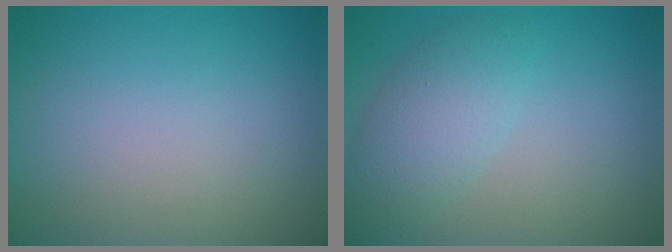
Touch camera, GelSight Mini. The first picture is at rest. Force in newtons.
{"total": 3.8, "press": 3.8, "slide": 0.1}